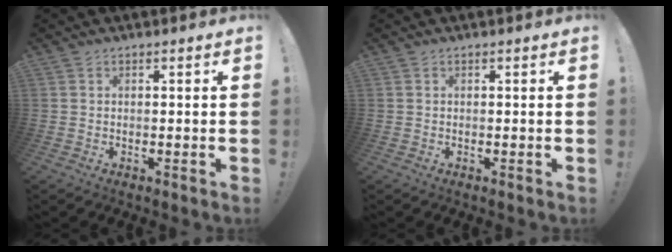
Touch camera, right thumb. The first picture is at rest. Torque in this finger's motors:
{"motor_torque": [0.00, 0.00, 0.00, 0.00, 0.00]}